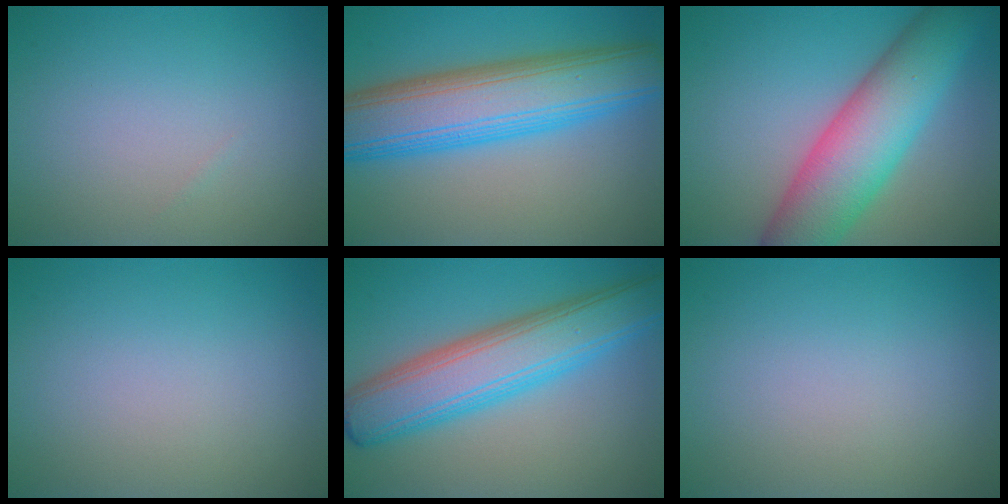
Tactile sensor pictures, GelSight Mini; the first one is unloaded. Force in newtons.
{"total": 10.6, "press": 10.6, "slide": 0.3}
{"total": 9.6, "press": 9.6, "slide": 0.3}
{"total": 0.0}
{"total": 8.4, "press": 8.4, "slide": 0.2}
{"total": 0.0}